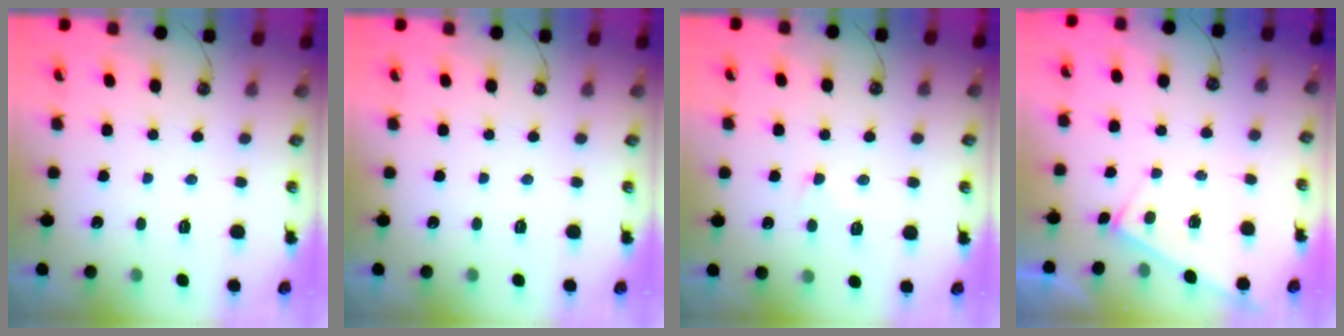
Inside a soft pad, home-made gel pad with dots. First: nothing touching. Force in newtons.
{"total": 0.0}
{"total": 0.9, "press": 0.7, "slide": 0.5}
{"total": 3.7, "press": 3.7, "slide": 0.1}